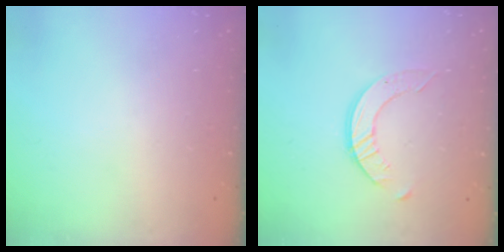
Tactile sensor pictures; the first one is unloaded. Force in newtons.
{"total": 4.2, "press": 4.2, "slide": 0.4}